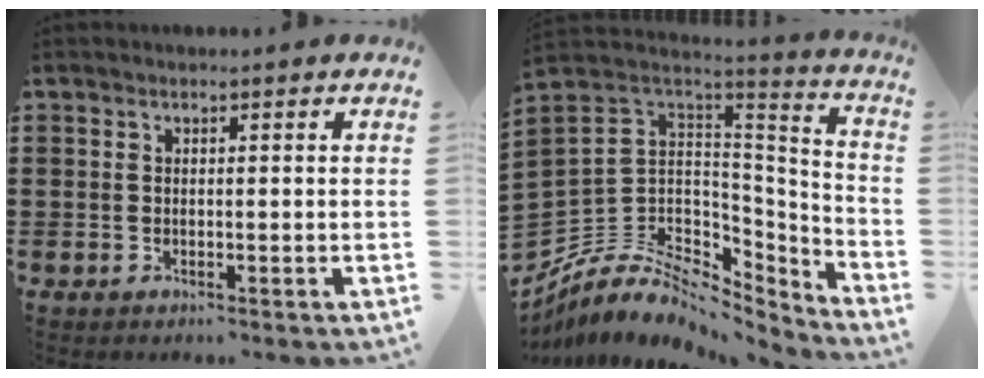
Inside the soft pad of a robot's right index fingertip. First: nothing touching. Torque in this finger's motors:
{"motor_torque": [-0.40, 0.25, -0.54, -0.21]}